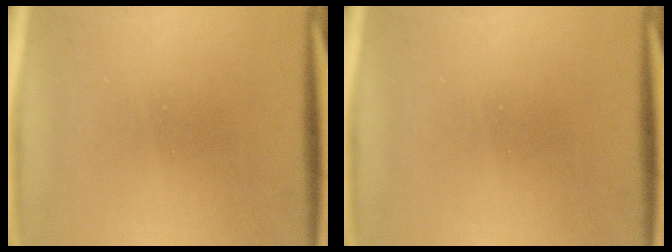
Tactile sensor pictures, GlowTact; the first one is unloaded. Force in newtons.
{"total": 0.0}